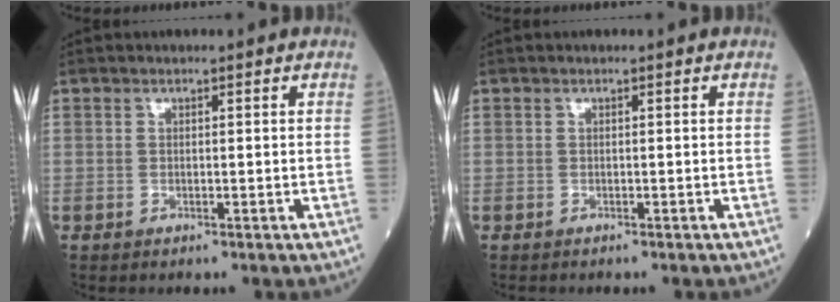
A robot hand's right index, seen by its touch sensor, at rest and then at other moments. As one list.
[{"total": 0.7, "force": [-0.6, 0.1, 0.1], "torque": [-0.007, -0.001, -0.013]}]